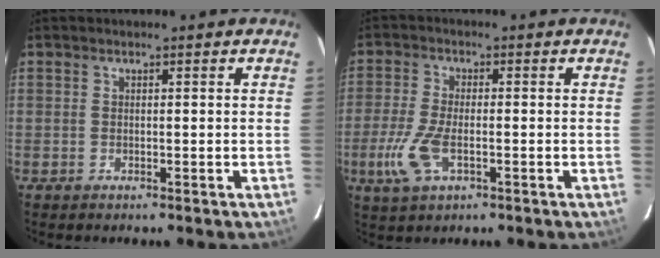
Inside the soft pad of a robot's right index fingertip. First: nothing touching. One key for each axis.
{"total": 7.8, "fx": -2.8, "fy": 3.3, "fz": 6.5, "tx": -0.152, "ty": -0.009, "tz": -0.054}